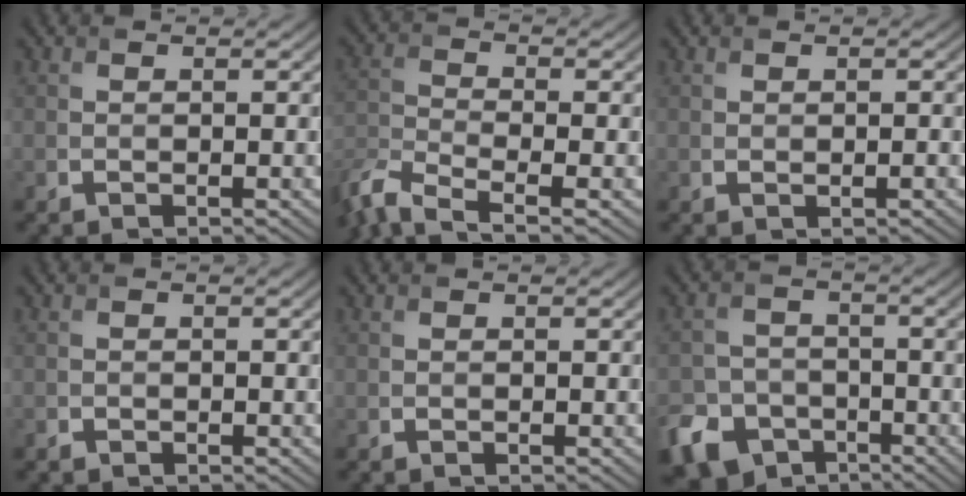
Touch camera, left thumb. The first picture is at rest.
{"total": 7.0, "force": [-5.2, 1.9, 4.3], "torque": [-0.106, -0.016, -0.114]}
{"total": 0.7, "force": [0.2, 0.3, 0.5], "torque": [-0.008, -0.002, 0.004]}
{"total": 0.6, "force": [-0.4, 0.5, 0.1], "torque": [-0.005, -0.003, -0.009]}
{"total": 0.0}
{"total": 9.5, "force": [-5.7, 6.8, 3.4], "torque": [-0.080, -0.024, -0.110]}